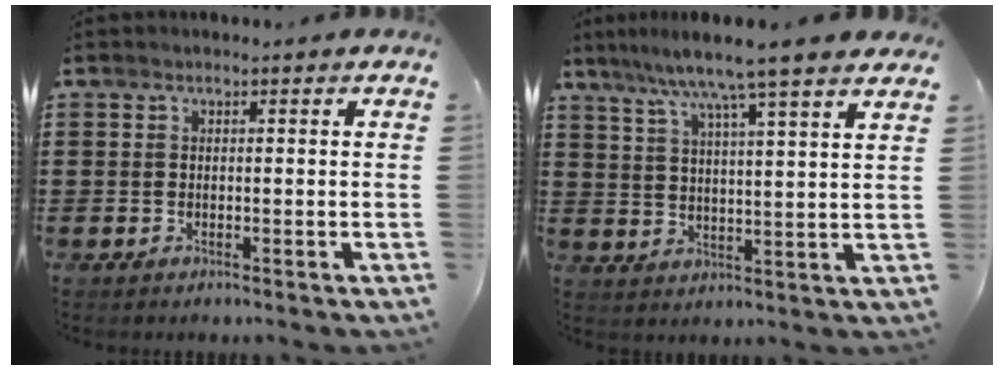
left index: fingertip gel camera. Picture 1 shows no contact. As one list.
[{"total": 7.5, "force": [6.2, -1.0, 4.1], "torque": [-0.101, -0.030, 0.102]}]